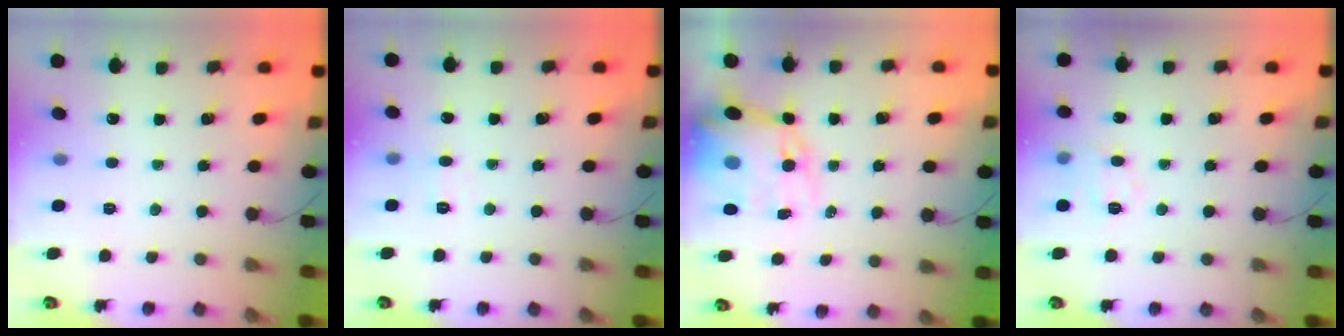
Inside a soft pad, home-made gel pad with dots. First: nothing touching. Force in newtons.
{"total": 5.0, "press": 4.8, "slide": 1.4}
{"total": 14.5, "press": 14.1, "slide": 3.3}
{"total": 6.0, "press": 5.9, "slide": 1.0}